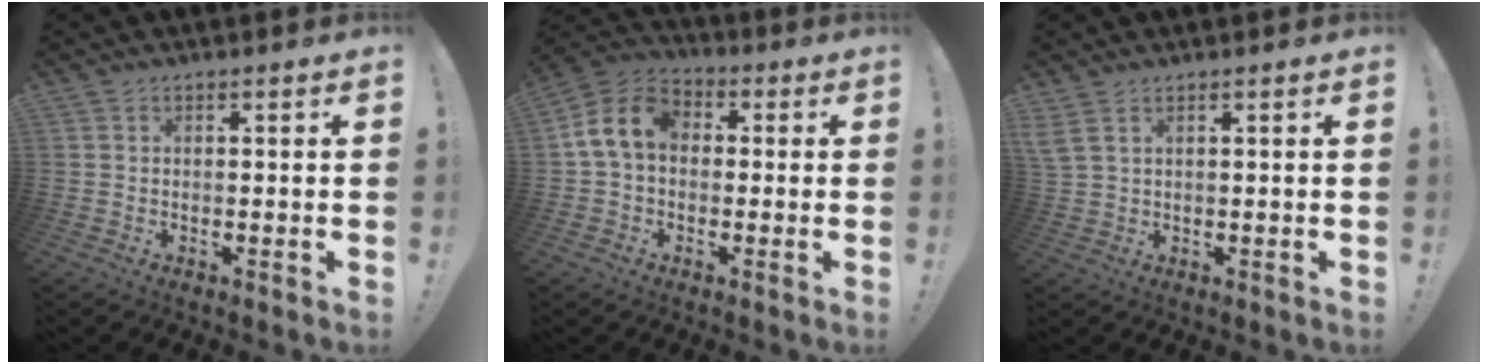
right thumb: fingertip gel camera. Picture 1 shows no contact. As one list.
[{"total": 10.9, "force": [0.9, 7.8, 7.6], "torque": [-0.150, 0.019, 0.020]}, {"total": 3.2, "force": [1.9, 1.0, 2.4], "torque": [-0.054, -0.008, 0.035]}]